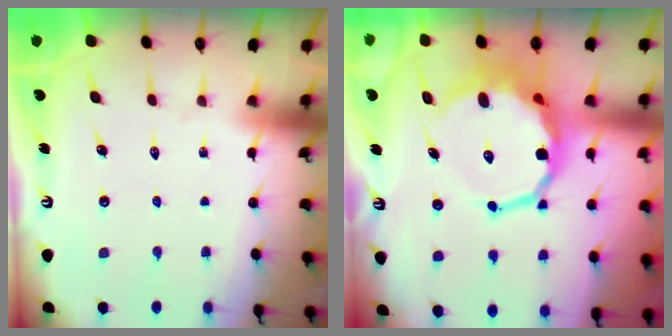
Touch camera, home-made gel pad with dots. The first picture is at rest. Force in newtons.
{"total": 12.0, "press": 11.7, "slide": 3.0}